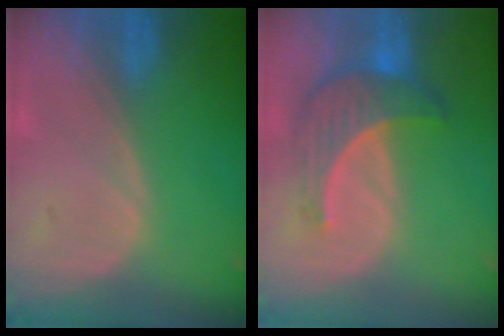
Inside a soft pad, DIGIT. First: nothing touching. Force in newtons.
{"total": 7.1, "press": 6.8, "slide": 2.2}